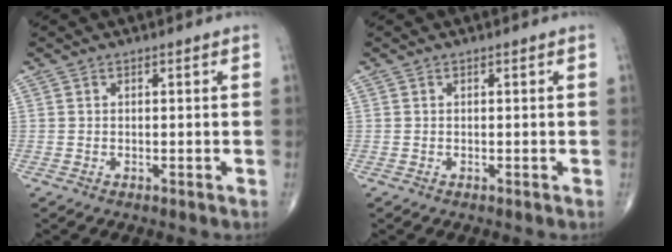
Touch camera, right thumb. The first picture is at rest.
{"total": 0.0}